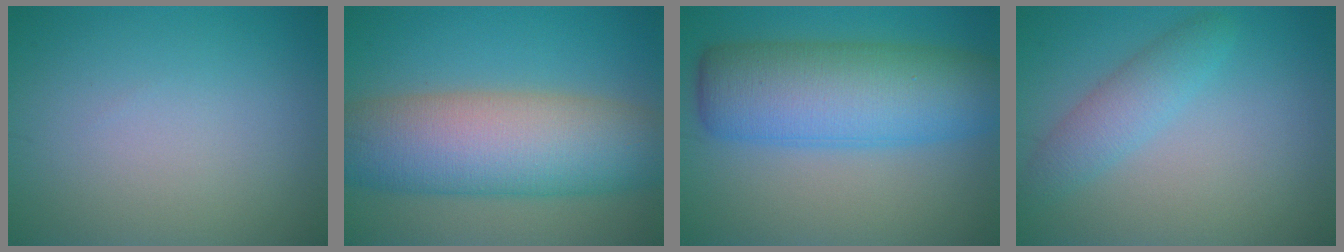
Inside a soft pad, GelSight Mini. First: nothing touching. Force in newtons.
{"total": 11.3, "press": 11.2, "slide": 0.4}
{"total": 10.1, "press": 10.1, "slide": 0.2}
{"total": 2.8, "press": 2.8, "slide": 0.1}